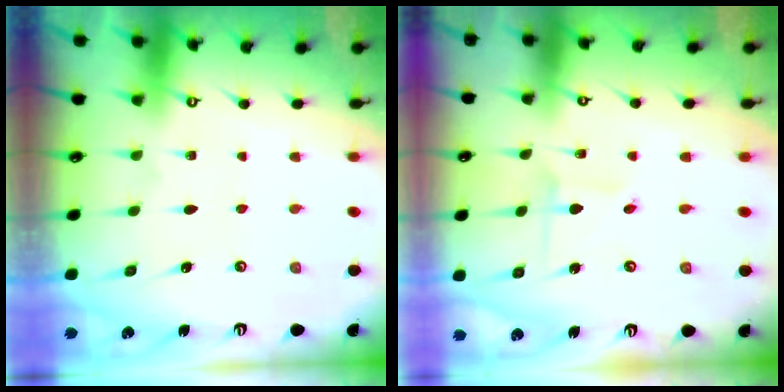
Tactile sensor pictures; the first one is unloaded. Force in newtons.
{"total": 2.2, "press": 2.2, "slide": 0.1}